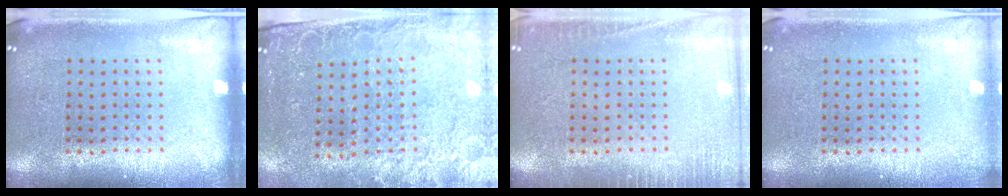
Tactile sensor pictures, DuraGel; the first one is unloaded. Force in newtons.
{"total": 2.8, "press": 2.6, "slide": 1.1}
{"total": 2.0, "press": 2.0, "slide": 0.3}
{"total": 0.7, "press": 0.7, "slide": 0.0}